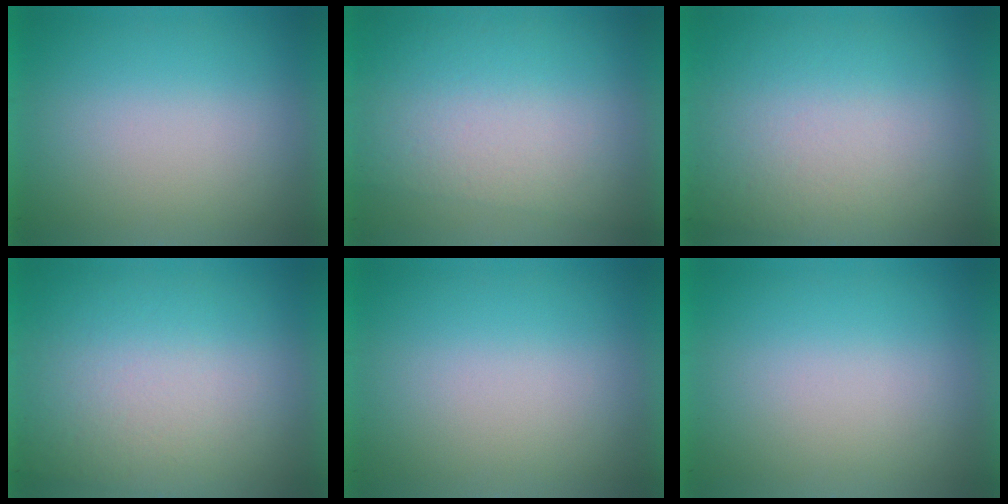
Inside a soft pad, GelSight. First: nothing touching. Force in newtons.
{"total": 2.8}
{"total": 3.0}
{"total": 3.0}
{"total": 0.0}
{"total": 1.4}